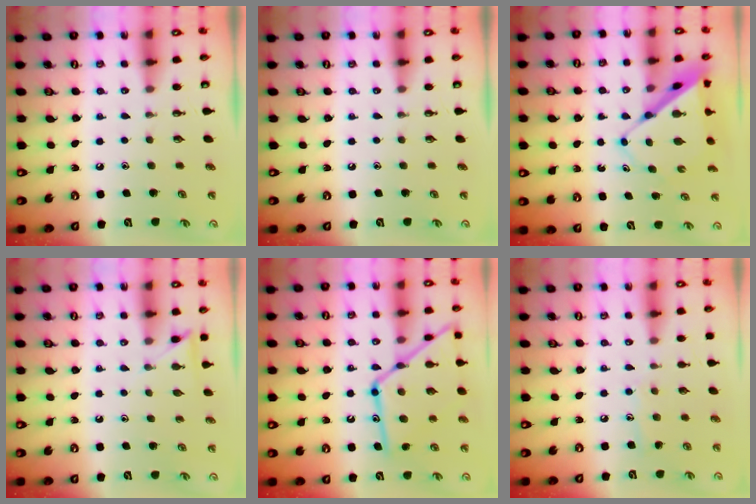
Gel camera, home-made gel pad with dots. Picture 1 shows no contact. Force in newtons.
{"total": 0.0}
{"total": 9.3, "press": 9.3, "slide": 0.6}
{"total": 4.3, "press": 4.3, "slide": 0.5}
{"total": 19.2, "press": 19.1, "slide": 1.5}
{"total": 6.2, "press": 6.2, "slide": 0.1}